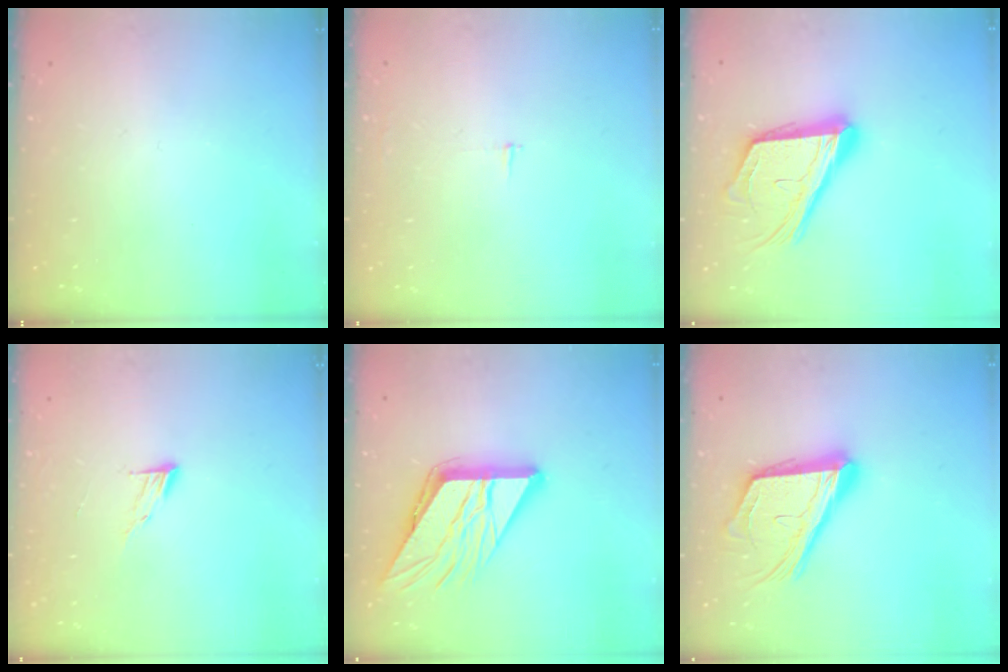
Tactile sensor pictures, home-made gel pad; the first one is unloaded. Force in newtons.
{"total": 2.3, "press": 2.3, "slide": 0.2}
{"total": 19.7, "press": 19.6, "slide": 2.3}
{"total": 5.0, "press": 4.9, "slide": 0.5}
{"total": 18.8, "press": 18.6, "slide": 2.2}
{"total": 19.7, "press": 19.6, "slide": 2.3}